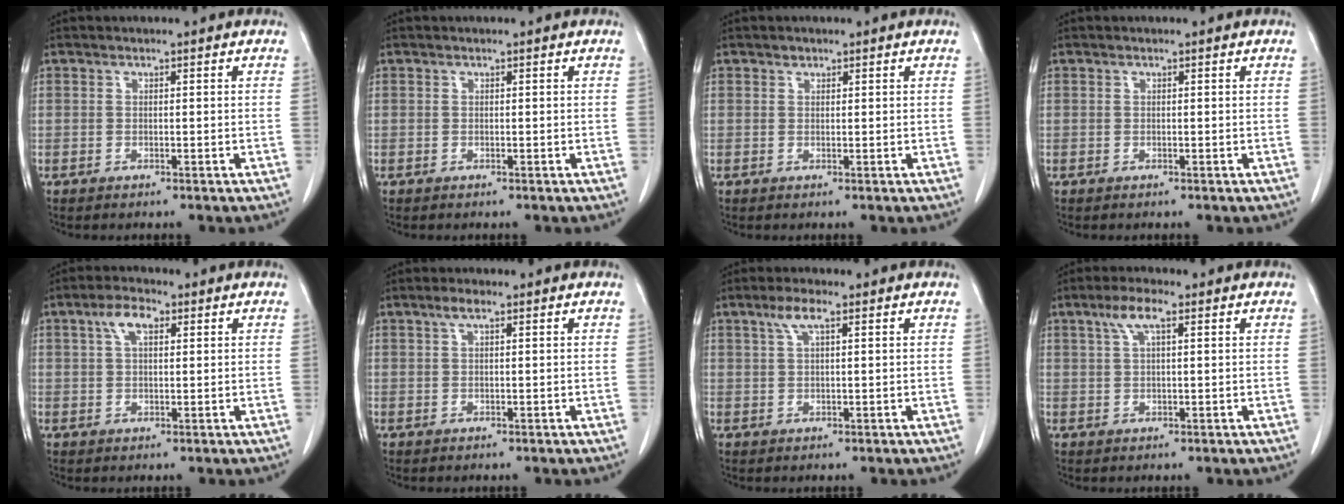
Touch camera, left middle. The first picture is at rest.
{"total": 0.0}
{"total": 0.6, "force": [0.5, 0.4, 0.1], "torque": [-0.001, -0.004, 0.006]}
{"total": 0.0}
{"total": 4.3, "force": [1.8, 1.9, 3.4], "torque": [-0.069, 0.014, 0.035]}
{"total": 1.8, "force": [1.0, 0.4, 1.4], "torque": [-0.033, 0.008, 0.021]}
{"total": 3.2, "force": [1.7, 0.5, 2.7], "torque": [-0.060, 0.009, 0.035]}
{"total": 4.1, "force": [2.0, 0.8, 3.5], "torque": [-0.076, 0.012, 0.042]}